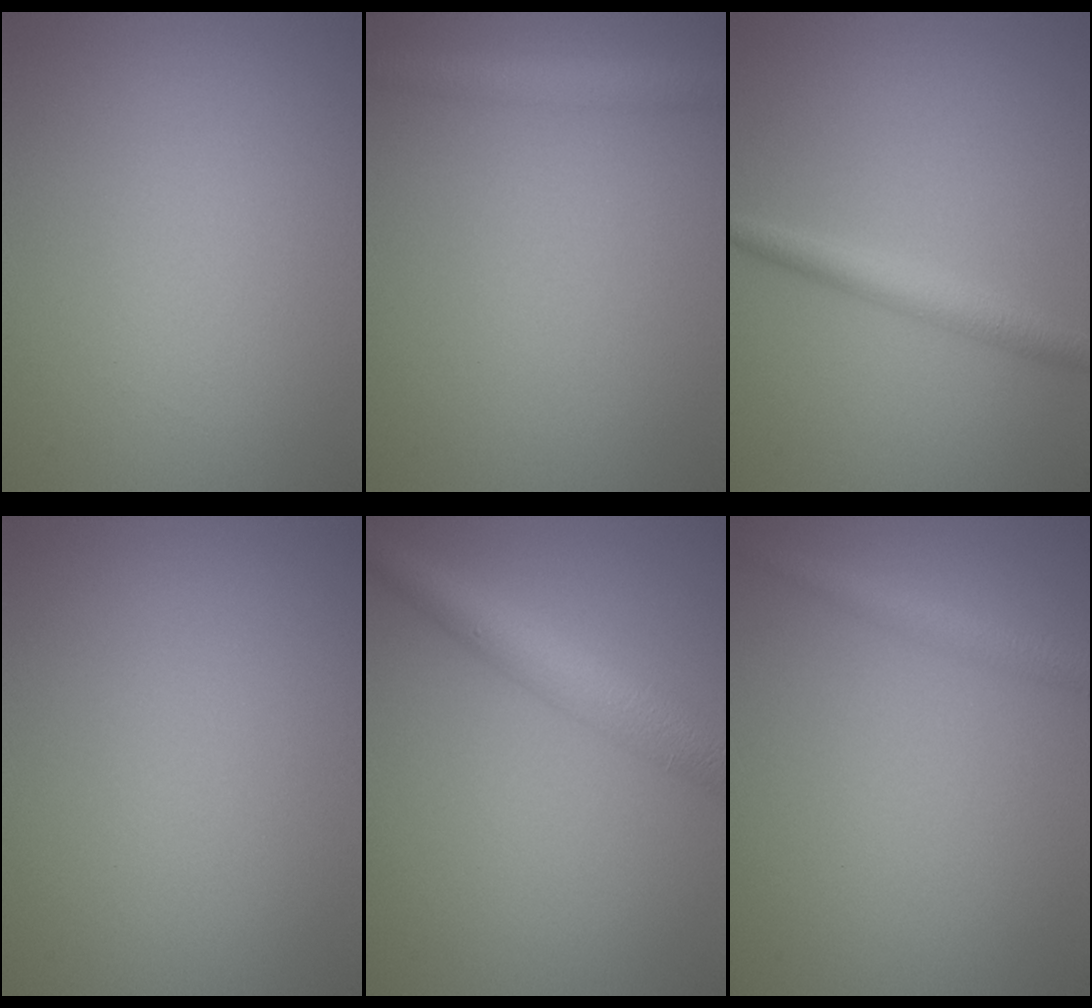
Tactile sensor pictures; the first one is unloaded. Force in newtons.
{"total": 2.7, "press": 2.7, "slide": 0.1}
{"total": 2.4, "press": 2.4, "slide": 0.1}
{"total": 0.0}
{"total": 4.9, "press": 4.9, "slide": 0.1}
{"total": 2.2, "press": 2.2, "slide": 0.1}